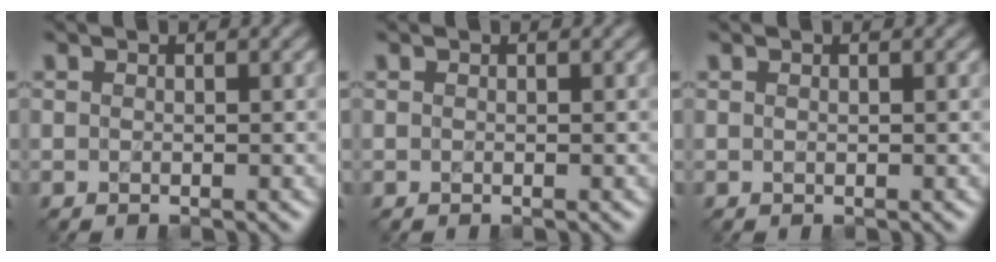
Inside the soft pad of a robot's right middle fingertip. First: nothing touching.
{"total": 0.0}
{"total": 0.0}